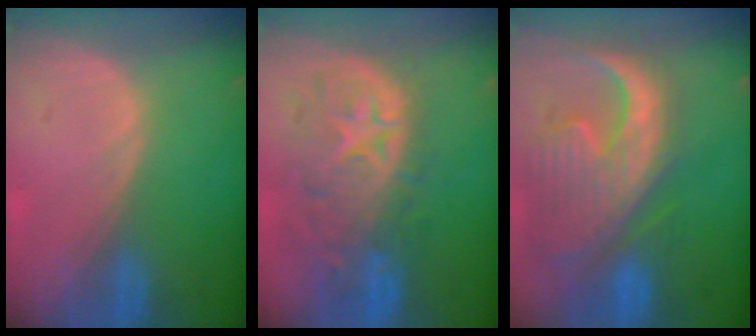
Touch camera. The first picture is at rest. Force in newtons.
{"total": 11.0, "press": 9.8, "slide": 5.1}
{"total": 13.5, "press": 11.6, "slide": 6.9}